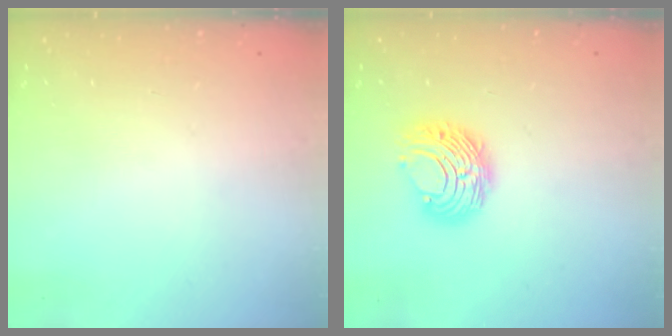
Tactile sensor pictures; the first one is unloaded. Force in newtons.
{"total": 8.6, "press": 8.6, "slide": 0.5}